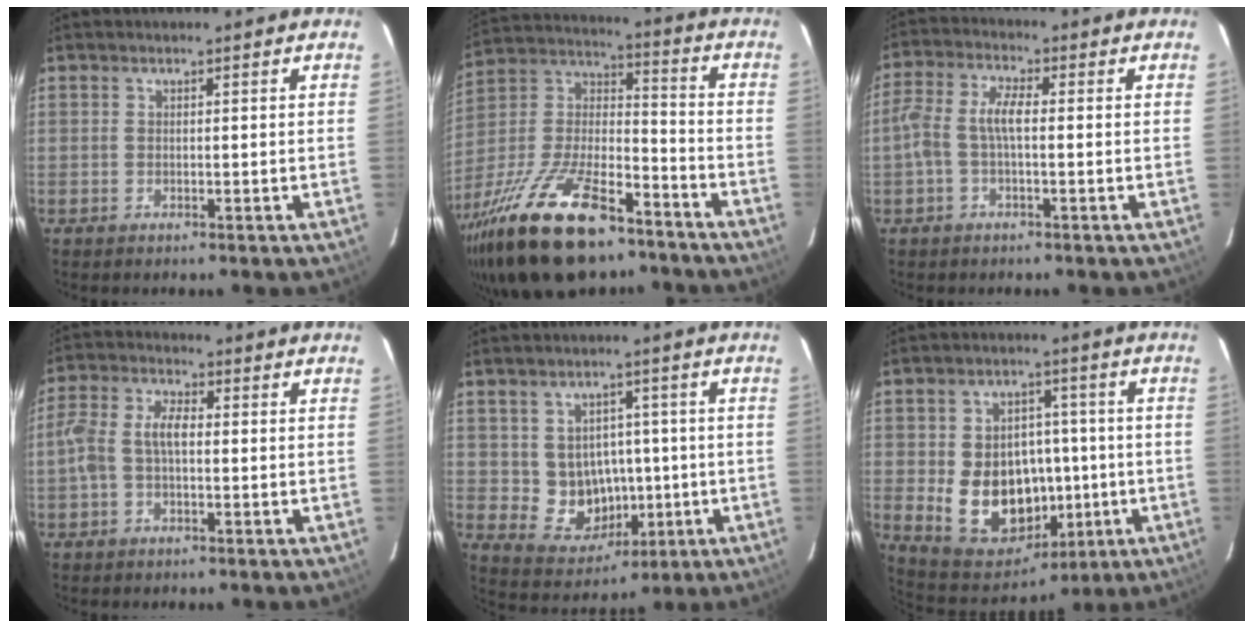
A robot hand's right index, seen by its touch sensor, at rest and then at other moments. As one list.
[{"total": 27.5, "force": [-18.1, 10.7, 17.8], "torque": [-0.361, -0.023, -0.304]}, {"total": 5.5, "force": [-0.6, 1.8, 5.2], "torque": [-0.116, 0.016, -0.013]}, {"total": 6.2, "force": [-0.5, 3.2, 5.3], "torque": [-0.118, 0.018, -0.011]}, {"total": 8.9, "force": [-0.3, 8.3, 3.2], "torque": [-0.069, 0.005, 0.018]}, {"total": 15.7, "force": [-2.2, 12.7, 9.0], "torque": [-0.195, 0.010, -0.007]}]